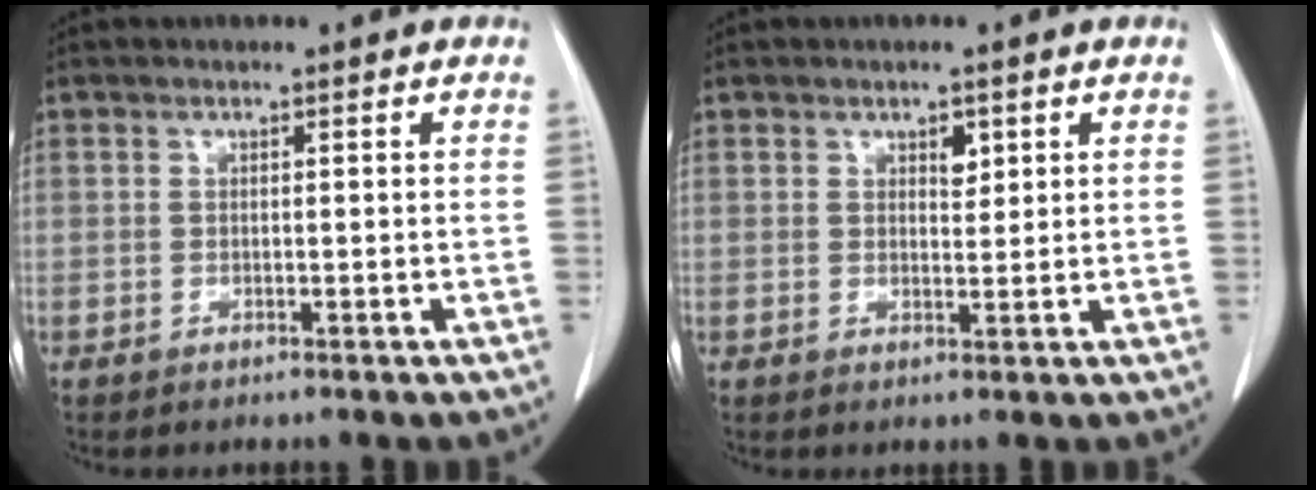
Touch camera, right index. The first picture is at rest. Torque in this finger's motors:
{"motor_torque": [-0.07, 0.13, 0.04, 0.01]}